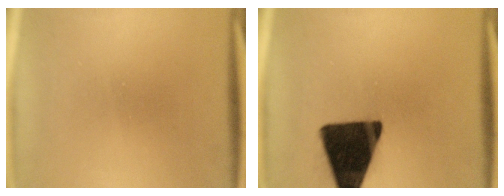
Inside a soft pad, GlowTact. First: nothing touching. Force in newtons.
{"total": 16.6}